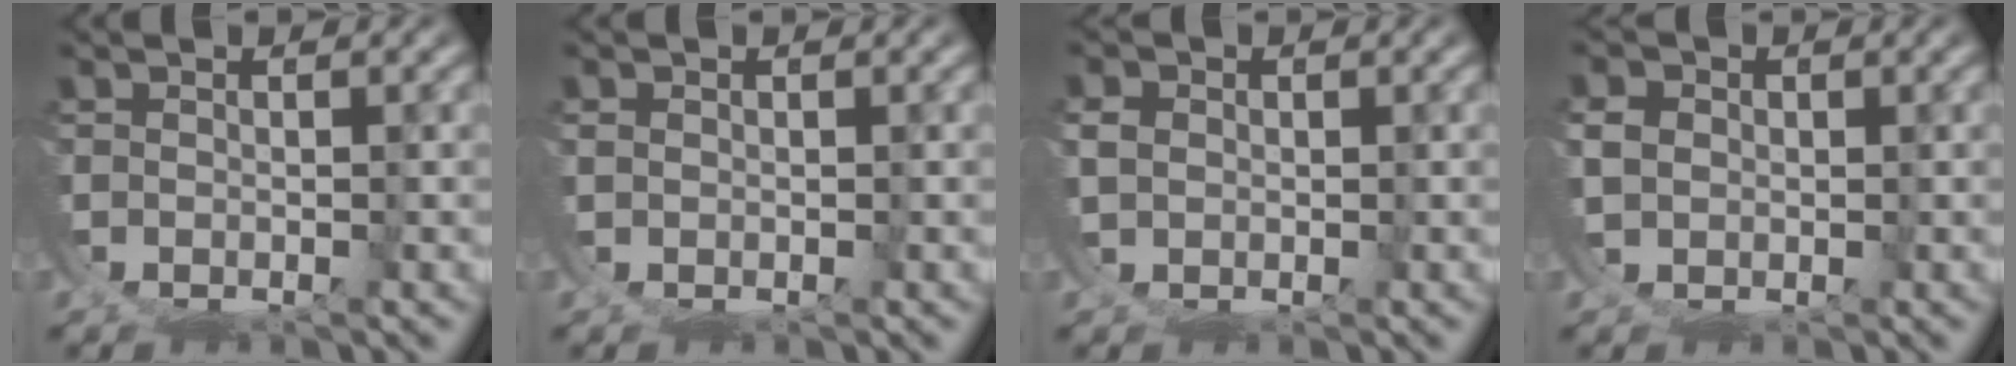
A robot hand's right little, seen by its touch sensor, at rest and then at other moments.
{"total": 0.9, "force": [0.6, -0.7, 0.1], "torque": [0.005, 0.001, 0.015]}
{"total": 0.9, "force": [0.7, 0.0, 0.6], "torque": [-0.010, -0.002, 0.021]}
{"total": 1.1, "force": [0.7, 0.4, 0.7], "torque": [-0.015, -0.003, 0.022]}